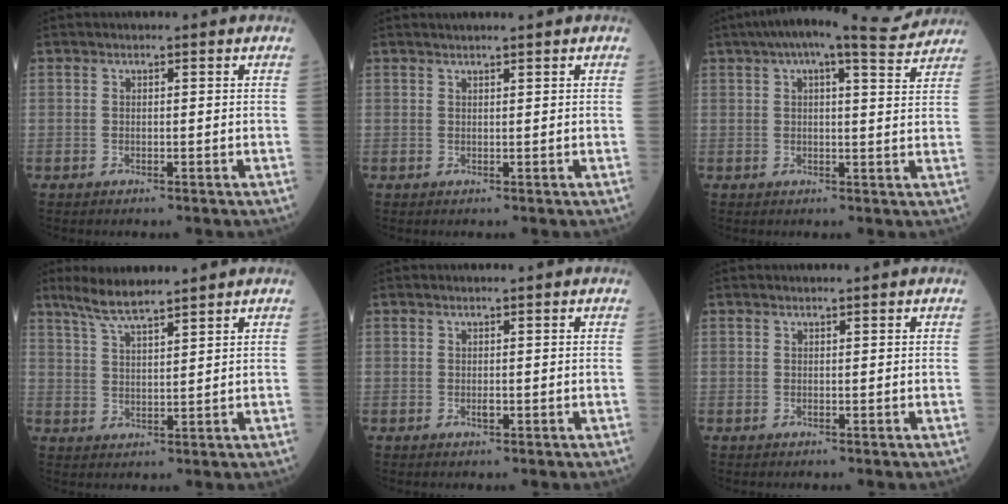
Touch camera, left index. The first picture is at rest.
{"total": 3.0, "force": [2.6, 0.1, 1.5], "torque": [-0.019, 0.019, 0.040]}
{"total": 11.8, "force": [10.0, 1.6, 6.1], "torque": [-0.103, 0.026, 0.126]}
{"total": 6.1, "force": [5.3, 0.4, 3.1], "torque": [-0.073, 0.009, 0.107]}
{"total": 0.8, "force": [0.2, 0.3, 0.7], "torque": [-0.016, 0.000, 0.003]}
{"total": 1.1, "force": [1.0, 0.1, 0.5], "torque": [-0.005, 0.008, 0.016]}